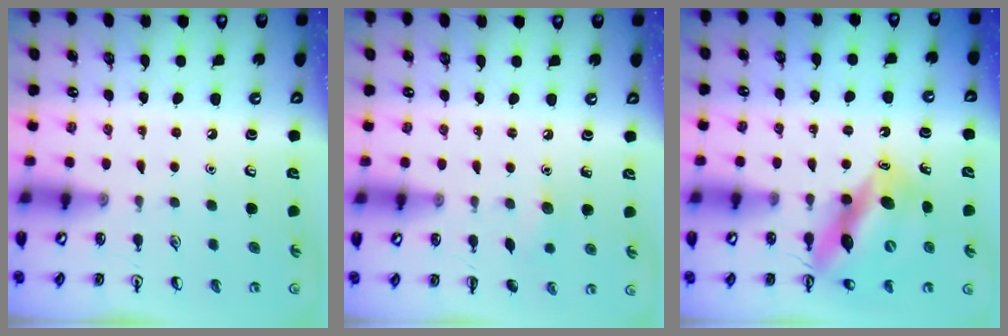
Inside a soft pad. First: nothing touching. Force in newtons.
{"total": 4.9, "press": 4.7, "slide": 1.4}
{"total": 13.4, "press": 12.8, "slide": 4.1}